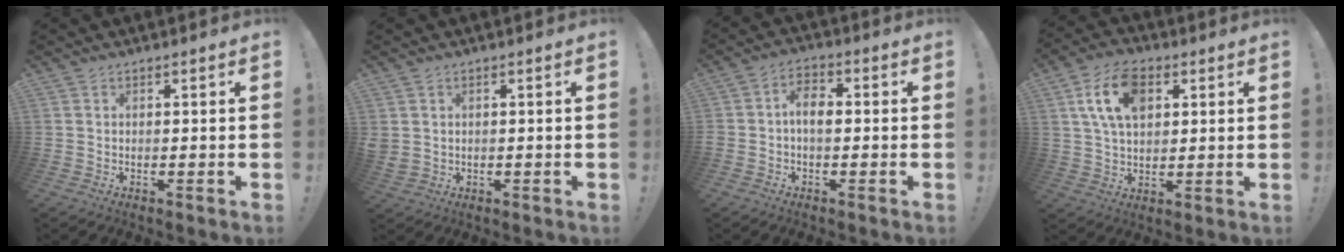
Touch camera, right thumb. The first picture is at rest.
{"total": 2.2, "force": [1.0, 1.7, 0.9], "torque": [-0.020, -0.001, 0.021]}
{"total": 5.8, "force": [-0.3, 3.7, 4.5], "torque": [-0.075, 0.011, -0.004]}
{"total": 13.5, "force": [4.9, 8.4, 9.4], "torque": [-0.171, 0.002, 0.090]}